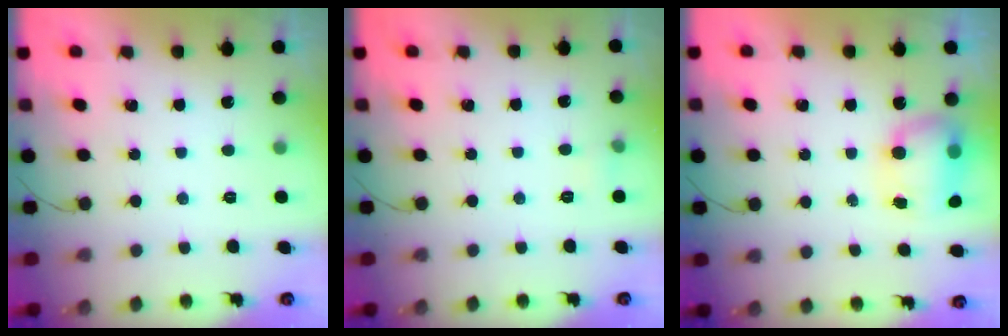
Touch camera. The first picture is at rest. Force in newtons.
{"total": 3.7, "press": 3.4, "slide": 1.5}
{"total": 7.9, "press": 7.8, "slide": 1.1}